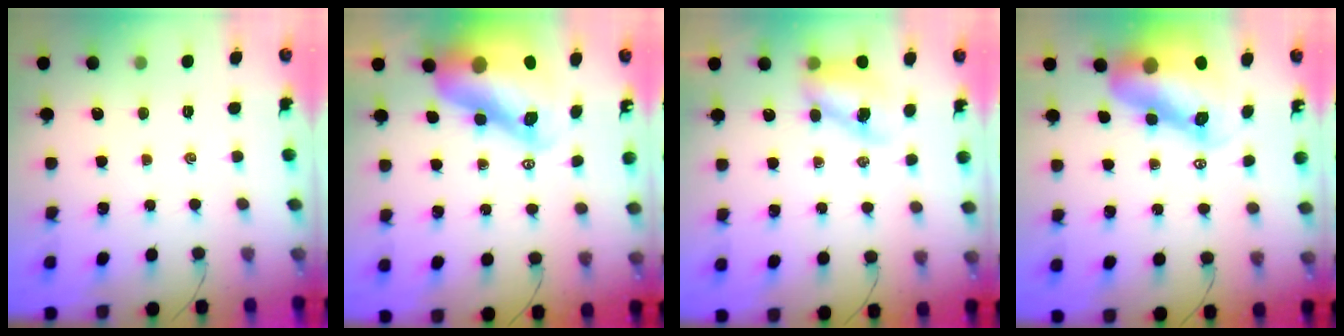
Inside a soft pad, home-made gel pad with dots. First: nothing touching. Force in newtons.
{"total": 17.0, "press": 16.3, "slide": 5.1}
{"total": 8.1, "press": 8.0, "slide": 1.3}
{"total": 13.3, "press": 12.8, "slide": 3.8}